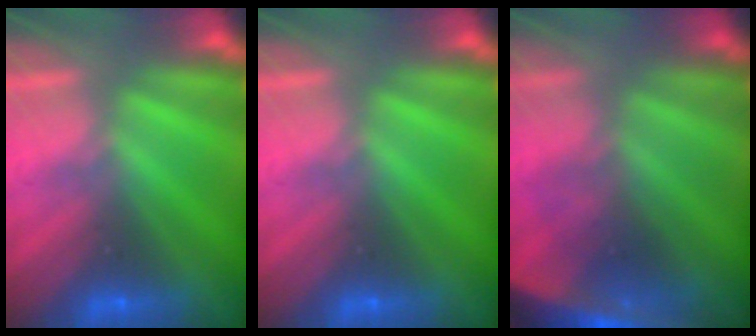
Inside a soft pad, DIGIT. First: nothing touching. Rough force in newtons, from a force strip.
{"total": 0.0}
{"total": 4.5}